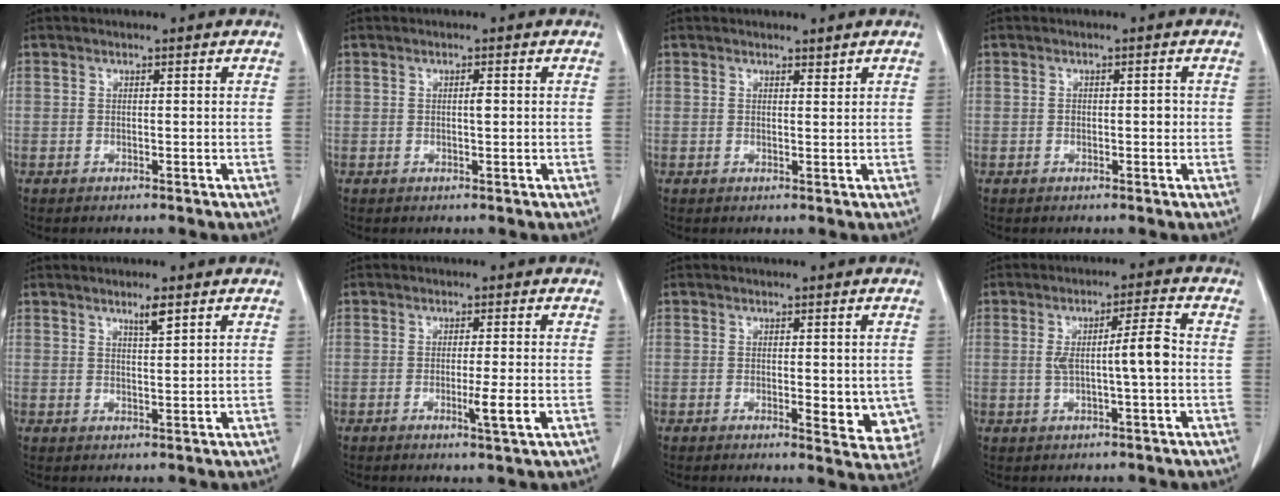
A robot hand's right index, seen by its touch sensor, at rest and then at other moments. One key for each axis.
{"total": 0.9, "fx": 0.1, "fy": 0.1, "fz": 0.9, "tx": -0.014, "ty": 0.000, "tz": 0.001}
{"total": 0.8, "fx": 0.8, "fy": 0.2, "fz": 0.2, "tx": -0.007, "ty": -0.005, "tz": 0.013}
{"total": 1.5, "fx": -0.1, "fy": 0.9, "fz": 1.3, "tx": -0.016, "ty": 0.003, "tz": -0.001}
{"total": 2.3, "fx": 1.6, "fy": 0.1, "fz": 1.7, "tx": -0.034, "ty": -0.002, "tz": 0.029}
{"total": 3.6, "fx": -1.0, "fy": -0.4, "fz": 3.4, "tx": -0.054, "ty": -0.009, "tz": -0.015}
{"total": 7.1, "fx": -1.2, "fy": 2.8, "fz": 6.4, "tx": -0.058, "ty": -0.013, "tz": -0.013}
{"total": 6.1, "fx": -0.3, "fy": 0.3, "fz": 6.1, "tx": -0.104, "ty": 0.012, "tz": -0.002}